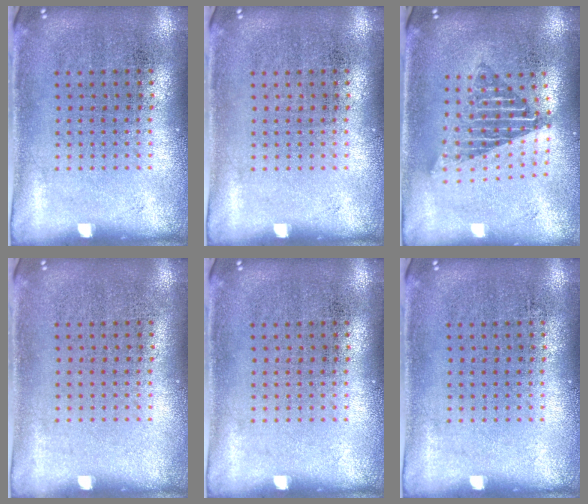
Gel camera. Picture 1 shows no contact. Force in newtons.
{"total": 0.0}
{"total": 1.7, "press": 1.4, "slide": 1.0}
{"total": 0.0}
{"total": 0.0}
{"total": 0.0}